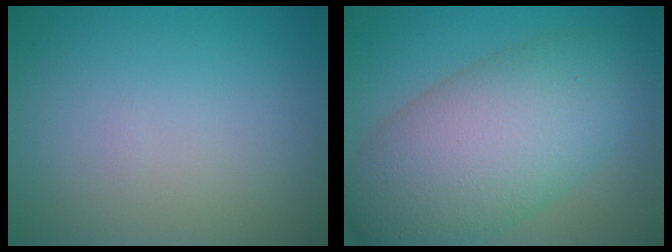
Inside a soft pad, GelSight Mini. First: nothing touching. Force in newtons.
{"total": 10.4, "press": 10.4, "slide": 0.2}